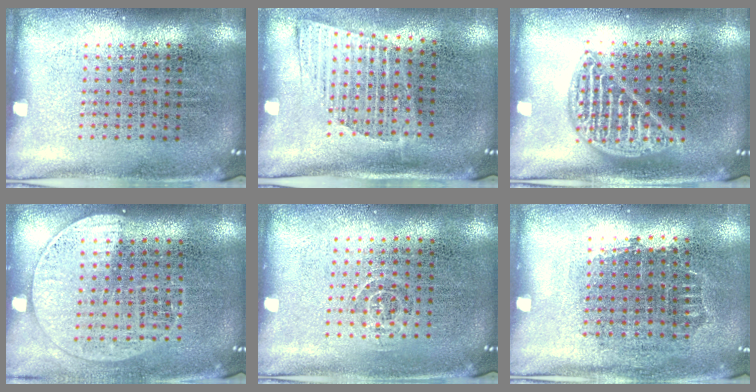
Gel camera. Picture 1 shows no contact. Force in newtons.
{"total": 1.4, "press": 1.1, "slide": 0.9}
{"total": 2.1, "press": 2.0, "slide": 0.2}
{"total": 1.5, "press": 1.3, "slide": 0.7}
{"total": 0.8, "press": 0.5, "slide": 0.6}
{"total": 0.7, "press": 0.7, "slide": 0.2}